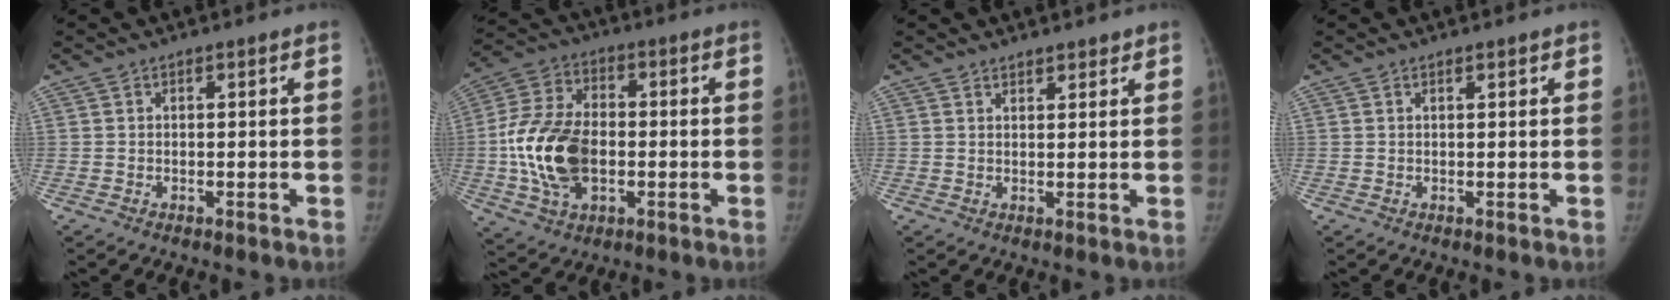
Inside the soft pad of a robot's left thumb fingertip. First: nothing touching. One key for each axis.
{"total": 16.5, "fx": -1.9, "fy": 10.7, "fz": 12.4, "tx": -0.235, "ty": 0.016, "tz": -0.030}
{"total": 2.5, "fx": 2.2, "fy": 0.9, "fz": 0.7, "tx": 0.006, "ty": -0.011, "tz": 0.030}
{"total": 0.7, "fx": 0.5, "fy": 0.2, "fz": 0.3, "tx": -0.006, "ty": -0.002, "tz": 0.007}